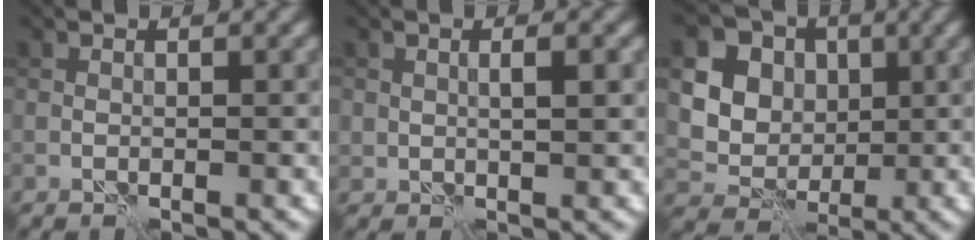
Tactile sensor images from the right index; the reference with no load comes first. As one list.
[{"total": 1.7, "force": [0.4, 0.8, 1.4], "torque": [-0.027, -0.002, 0.008]}, {"total": 10.3, "force": [3.0, 8.8, 4.5], "torque": [-0.102, 0.015, 0.051]}]